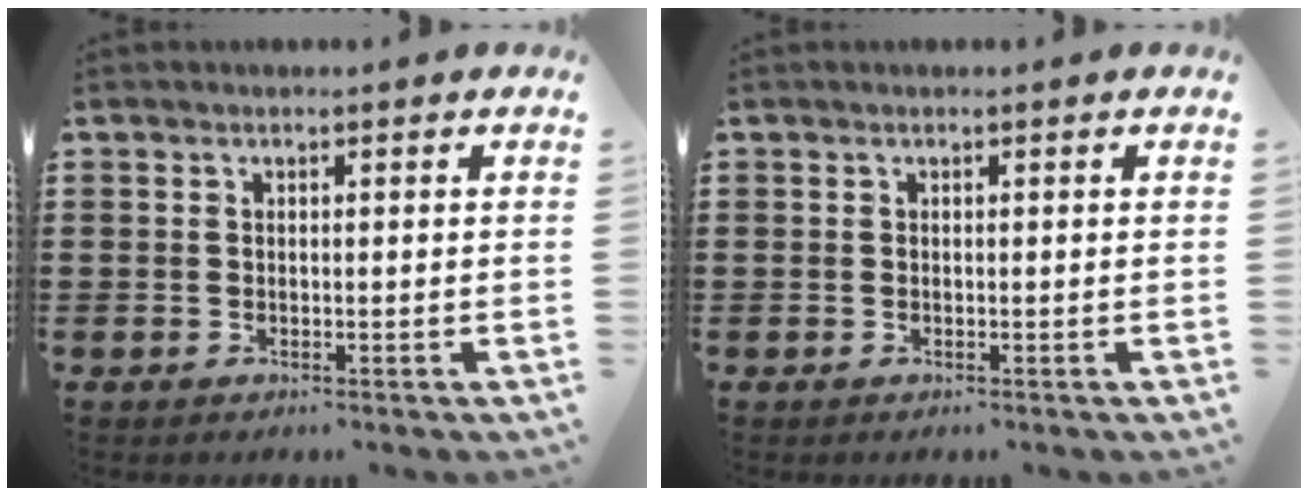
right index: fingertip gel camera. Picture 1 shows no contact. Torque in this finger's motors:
{"motor_torque": [1.24, 0.90, 0.00, 0.00]}